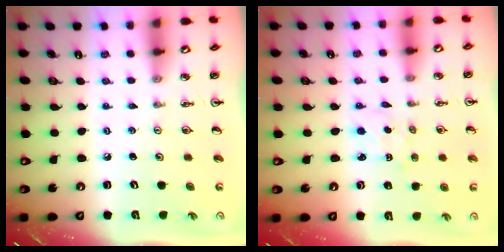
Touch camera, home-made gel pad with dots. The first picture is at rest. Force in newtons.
{"total": 2.1, "press": 2.1, "slide": 0.3}